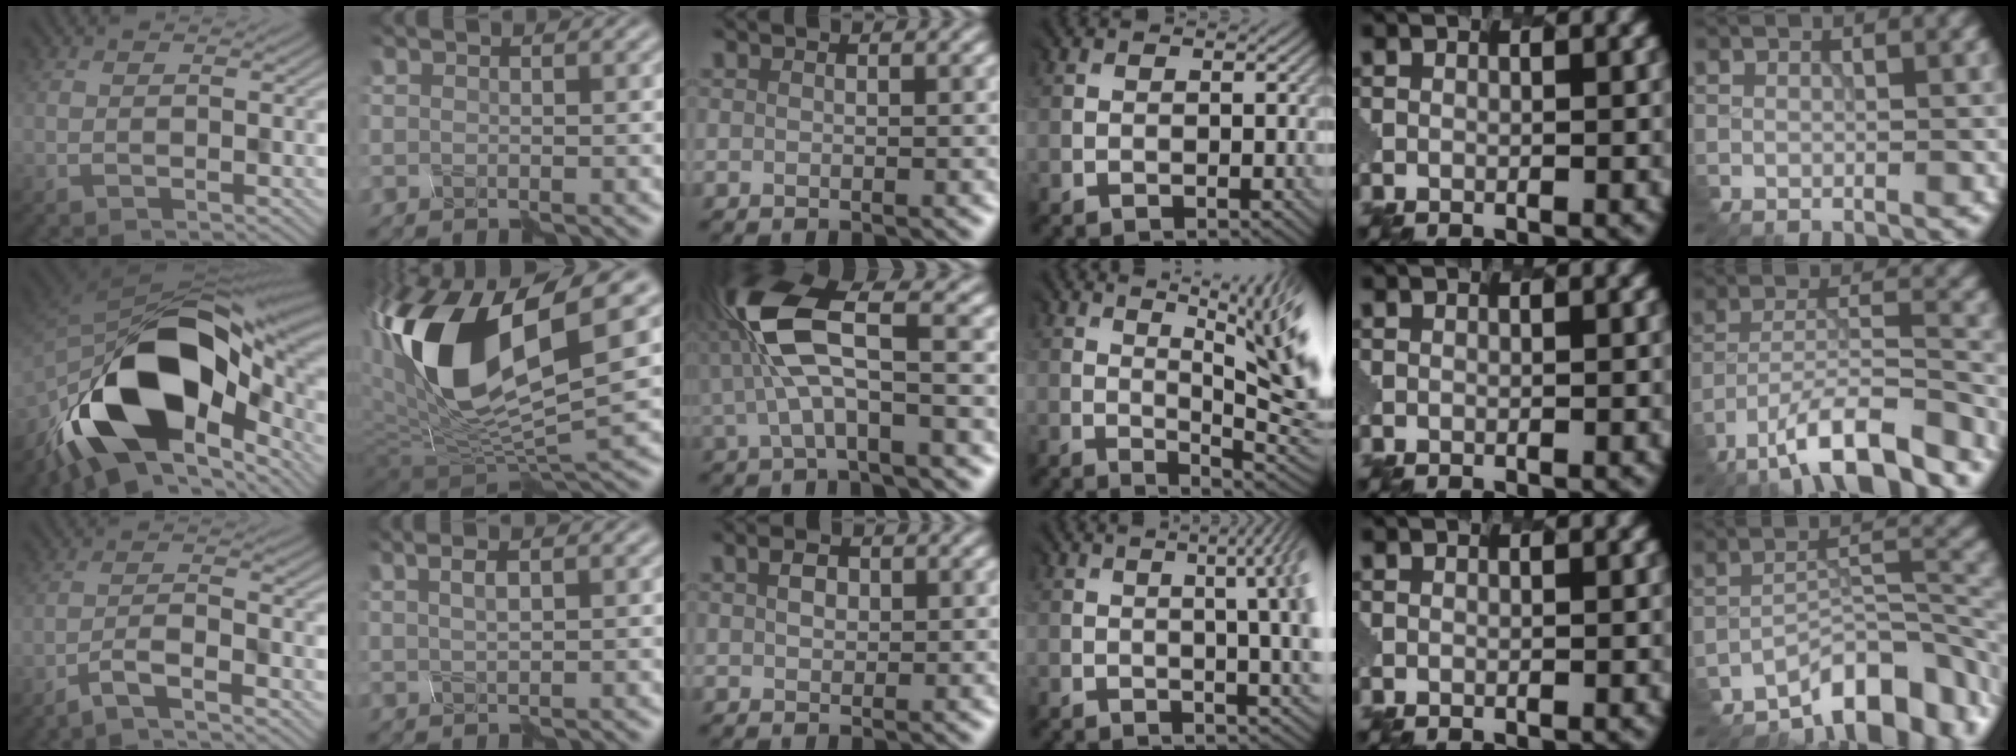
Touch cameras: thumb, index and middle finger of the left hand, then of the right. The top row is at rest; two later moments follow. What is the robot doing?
{"motion": "disassemble", "object": "spray bottle"}